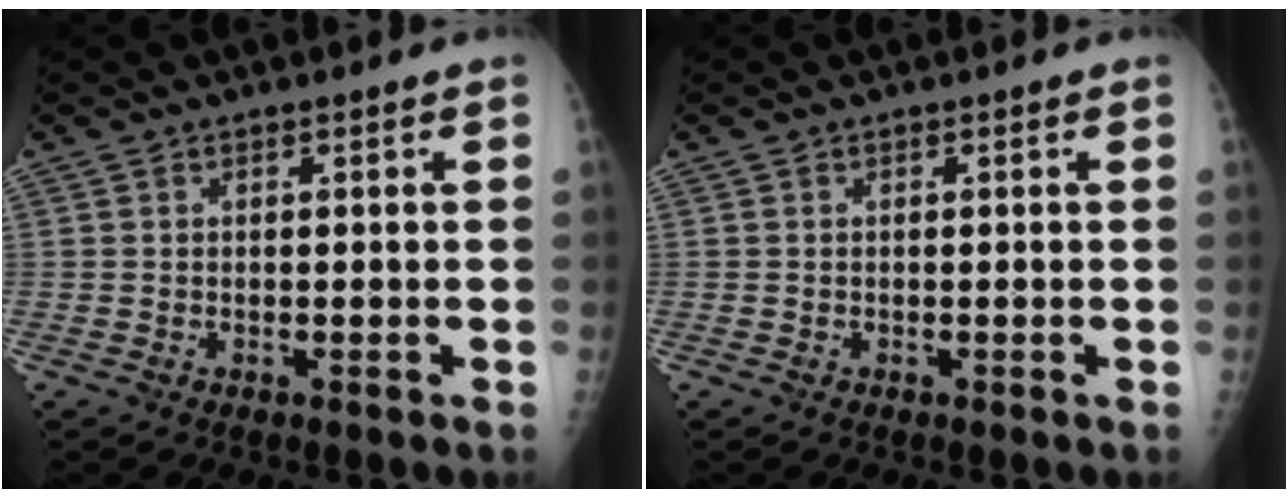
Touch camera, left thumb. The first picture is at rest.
{"total": 0.0}